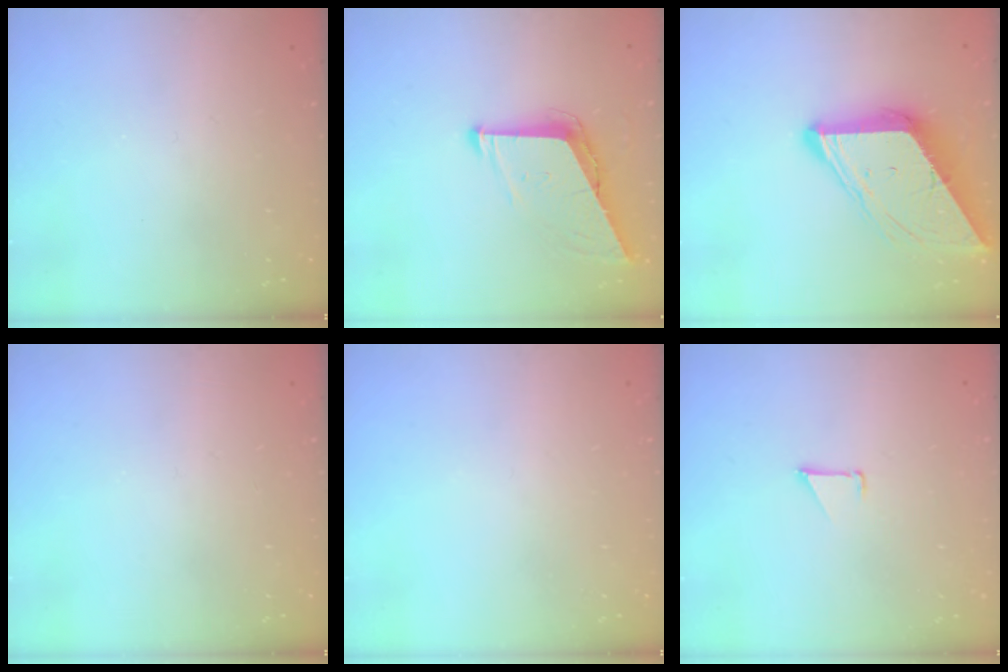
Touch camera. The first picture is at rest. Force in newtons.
{"total": 7.8, "press": 7.8, "slide": 0.9}
{"total": 10.9, "press": 10.8, "slide": 1.0}
{"total": 0.0}
{"total": 0.0}
{"total": 0.9, "press": 0.9, "slide": 0.1}